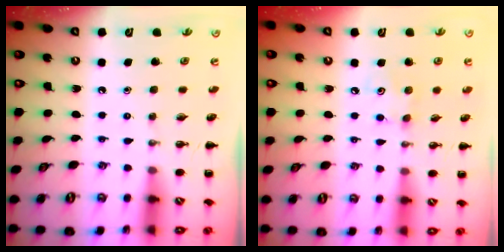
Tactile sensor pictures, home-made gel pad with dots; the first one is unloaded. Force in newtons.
{"total": 3.9, "press": 3.8, "slide": 0.7}